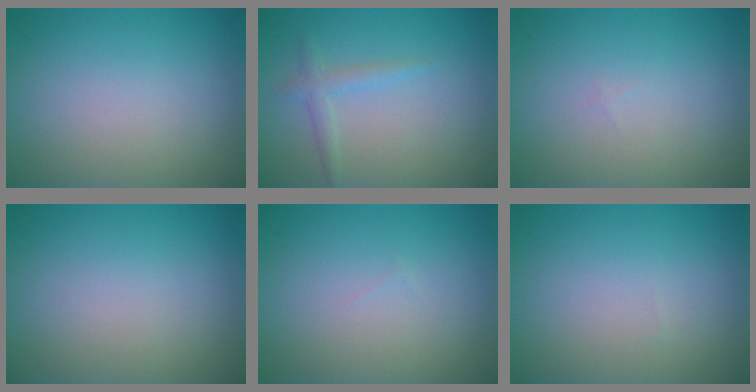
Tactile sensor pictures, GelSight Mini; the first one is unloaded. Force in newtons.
{"total": 0.9, "press": 0.9, "slide": 0.1}
{"total": 0.0}
{"total": 0.0}
{"total": 0.0}
{"total": 0.0}